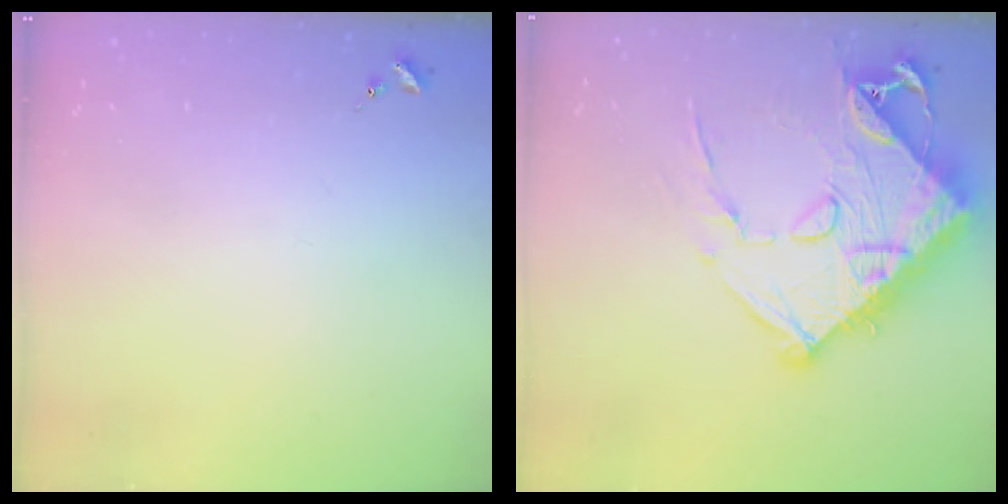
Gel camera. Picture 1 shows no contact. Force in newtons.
{"total": 17.9, "press": 17.8, "slide": 2.0}